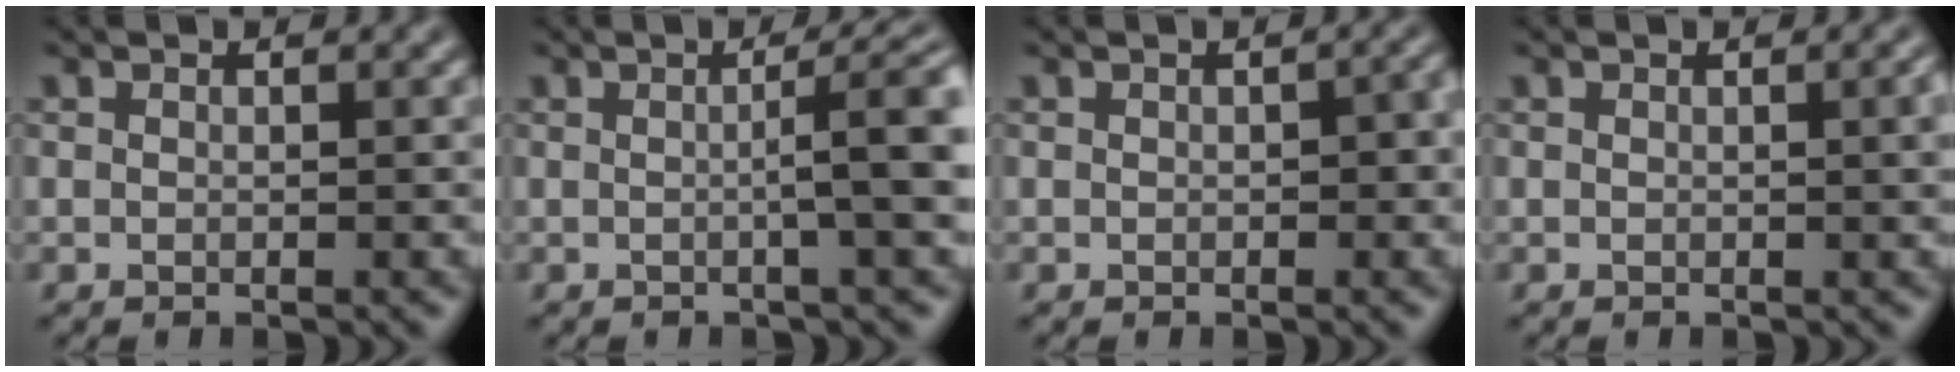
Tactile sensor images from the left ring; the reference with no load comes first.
{"total": 5.0, "force": [0.2, 0.9, 4.9], "torque": [-0.063, 0.012, -0.001]}
{"total": 1.8, "force": [0.0, 0.9, 1.6], "torque": [-0.019, 0.002, 0.000]}
{"total": 2.0, "force": [0.2, 0.6, 1.9], "torque": [-0.019, 0.003, 0.001]}